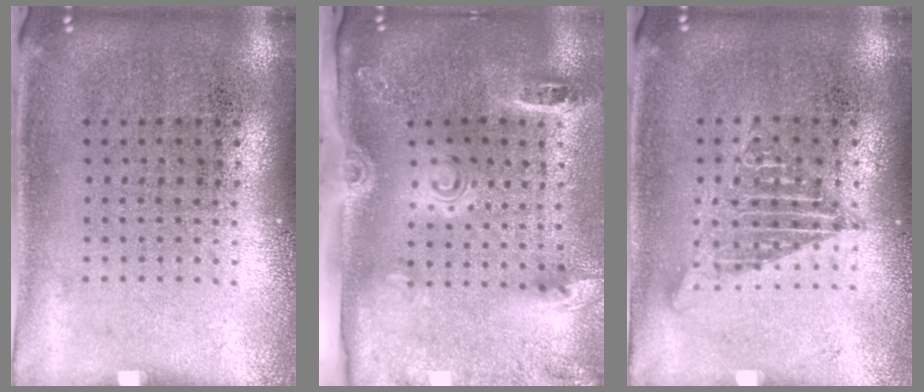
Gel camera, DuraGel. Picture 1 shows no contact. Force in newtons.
{"total": 2.9, "press": 1.9, "slide": 2.1}
{"total": 1.2, "press": 1.2, "slide": 0.0}